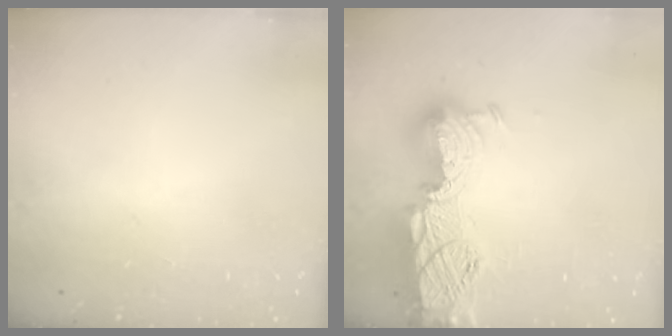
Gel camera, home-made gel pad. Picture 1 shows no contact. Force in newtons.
{"total": 19.3, "press": 19.2, "slide": 1.1}